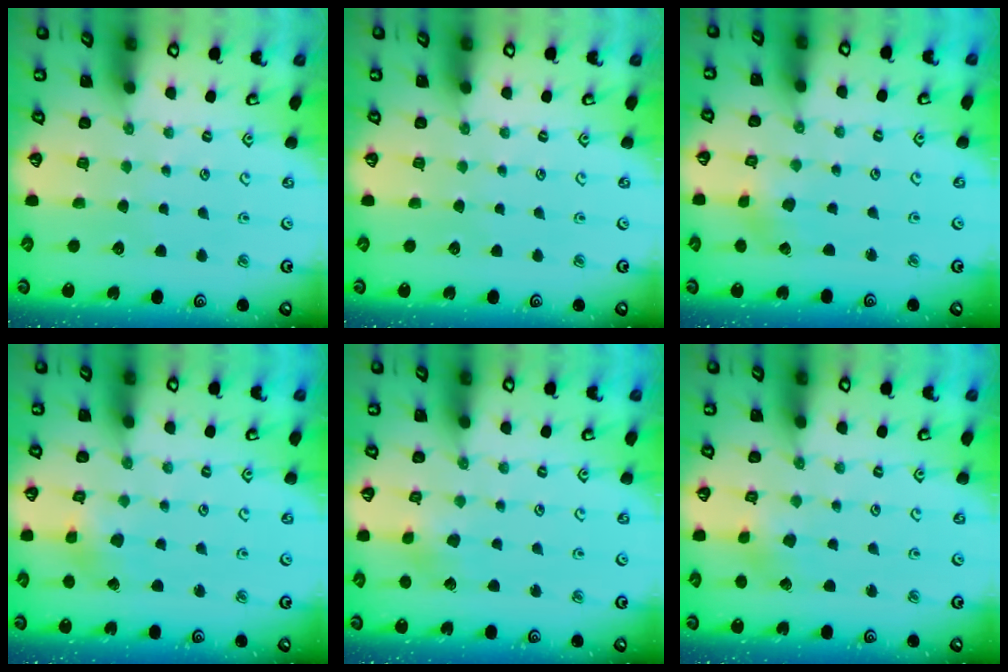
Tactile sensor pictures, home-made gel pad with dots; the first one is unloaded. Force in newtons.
{"total": 0.0}
{"total": 0.9, "press": 0.9, "slide": 0.2}
{"total": 2.6, "press": 2.6, "slide": 0.1}
{"total": 3.0, "press": 3.0, "slide": 0.4}
{"total": 2.2, "press": 2.2, "slide": 0.3}